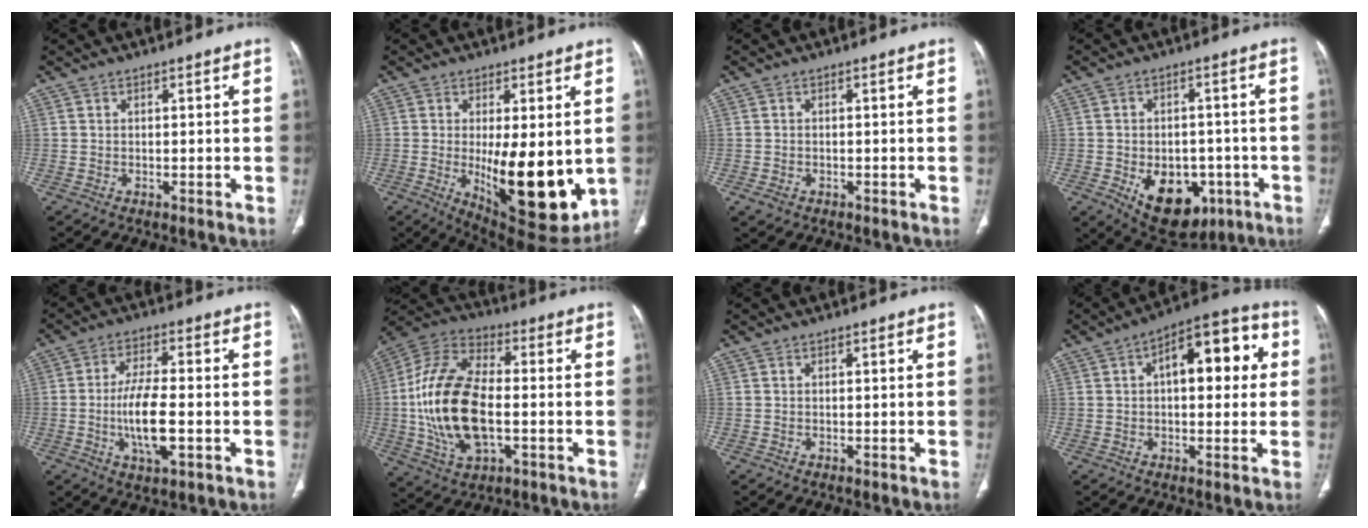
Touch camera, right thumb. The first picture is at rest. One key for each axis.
{"total": 17.0, "fx": -1.7, "fy": 6.4, "fz": 15.7, "tx": -0.219, "ty": -0.038, "tz": -0.004}
{"total": 1.8, "fx": -0.7, "fy": 1.3, "fz": 0.9, "tx": -0.017, "ty": 0.002, "tz": -0.006}
{"total": 13.7, "fx": -5.1, "fy": 9.0, "fz": 8.9, "tx": -0.098, "ty": 0.016, "tz": -0.057}
{"total": 10.2, "fx": -2.0, "fy": 3.7, "fz": 9.2, "tx": -0.177, "ty": 0.003, "tz": -0.036}
{"total": 20.5, "fx": -1.9, "fy": 10.8, "fz": 17.3, "tx": -0.351, "ty": 0.017, "tz": -0.032}
{"total": 0.0}
{"total": 14.3, "fx": 3.0, "fy": 6.9, "fz": 12.2, "tx": -0.131, "ty": 0.028, "tz": 0.036}